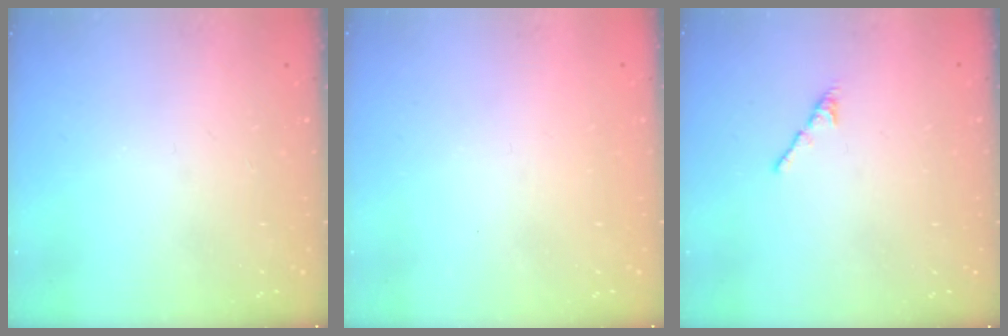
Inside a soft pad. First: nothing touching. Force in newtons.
{"total": 0.9, "press": 0.8, "slide": 0.3}
{"total": 2.7, "press": 2.6, "slide": 0.8}